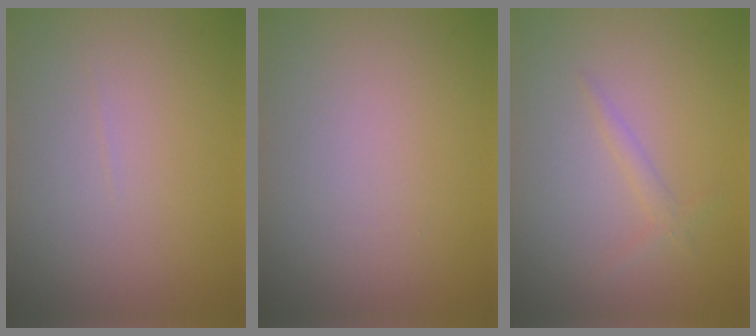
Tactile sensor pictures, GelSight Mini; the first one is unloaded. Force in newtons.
{"total": 0.0}
{"total": 1.1, "press": 1.1, "slide": 0.1}